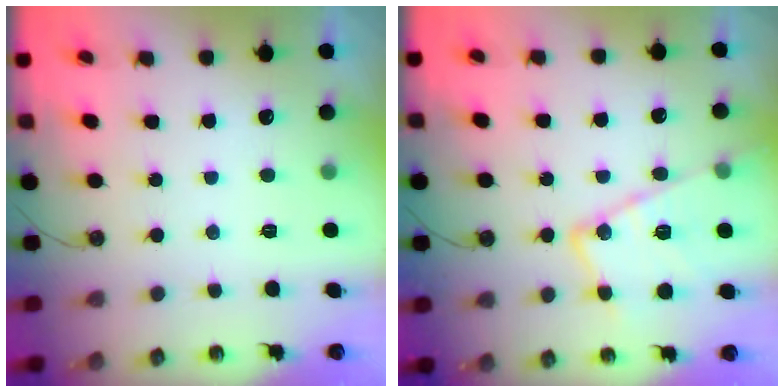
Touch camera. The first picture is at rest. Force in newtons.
{"total": 18.5, "press": 18.4, "slide": 1.3}